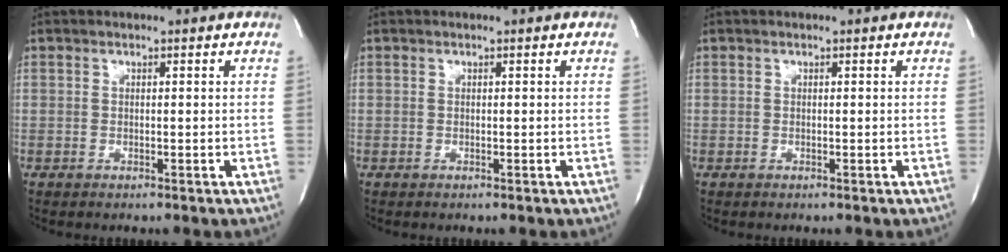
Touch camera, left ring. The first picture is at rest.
{"total": 0.0}
{"total": 0.0}